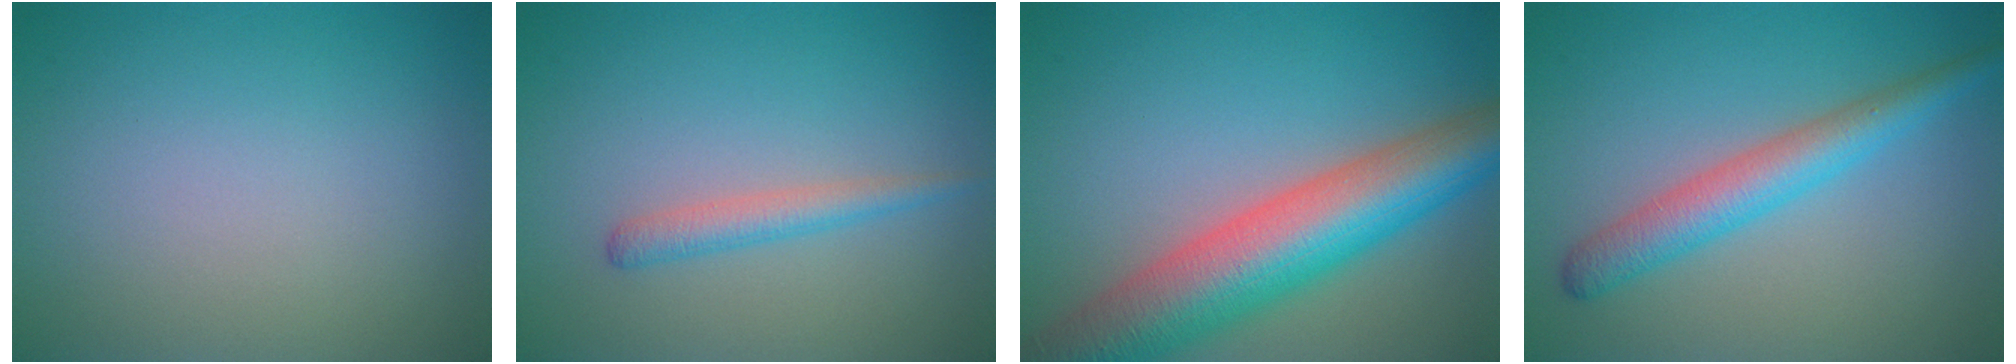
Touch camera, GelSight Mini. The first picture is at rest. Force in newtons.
{"total": 1.9, "press": 1.9, "slide": 0.1}
{"total": 11.0, "press": 10.9, "slide": 0.5}
{"total": 4.2, "press": 4.2, "slide": 0.2}